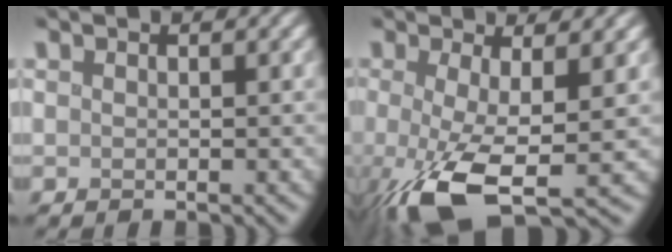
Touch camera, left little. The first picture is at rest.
{"total": 8.3, "force": [-2.9, 2.5, 7.3], "torque": [-0.150, -0.022, -0.047]}